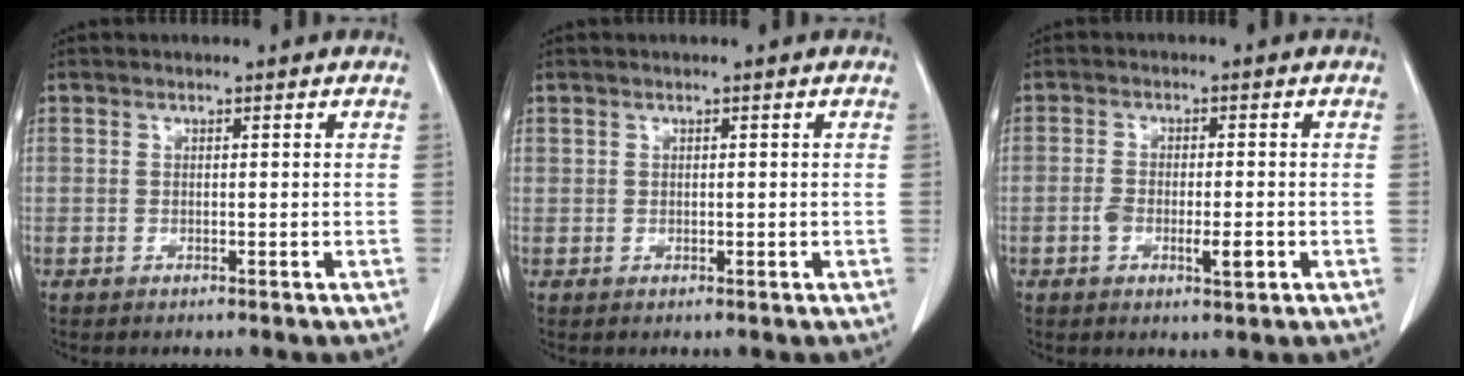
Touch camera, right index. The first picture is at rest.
{"total": 0.6, "force": [0.3, 0.4, 0.3], "torque": [-0.002, 0.001, 0.006]}
{"total": 4.8, "force": [-1.5, 1.6, 4.3], "torque": [-0.070, -0.002, -0.019]}